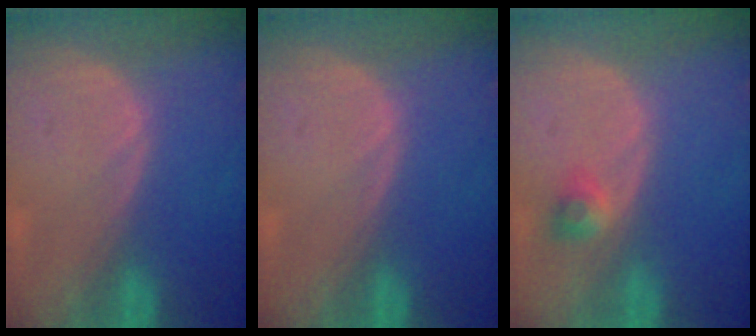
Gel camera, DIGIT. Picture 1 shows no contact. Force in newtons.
{"total": 0.0}
{"total": 2.4, "press": 2.0, "slide": 1.3}